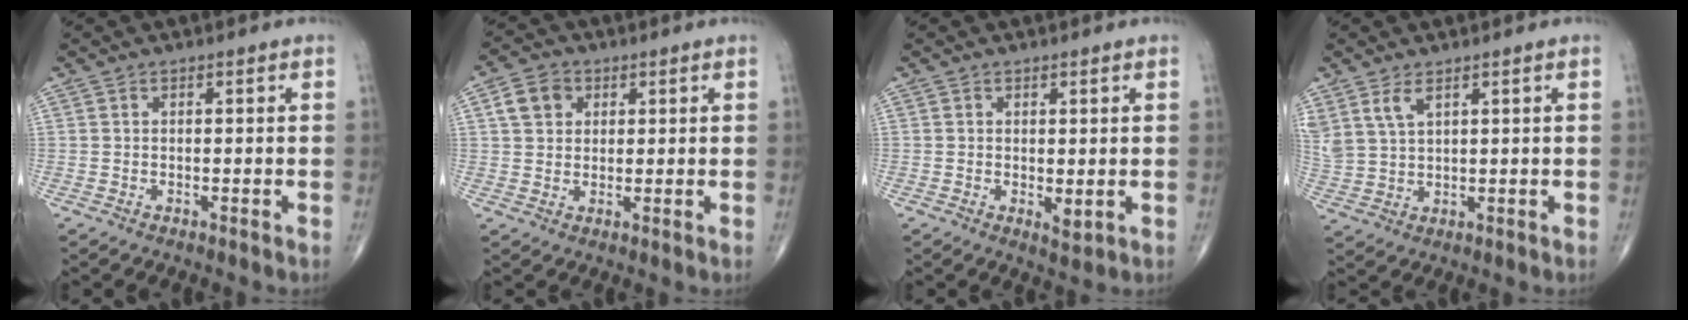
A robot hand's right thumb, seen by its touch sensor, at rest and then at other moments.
{"total": 5.5, "force": [1.8, 4.4, 2.7], "torque": [-0.033, 0.002, 0.030]}
{"total": 2.0, "force": [0.0, 0.8, 1.9], "torque": [-0.027, -0.008, 0.002]}
{"total": 5.7, "force": [3.4, 2.7, 3.7], "torque": [-0.079, -0.009, 0.080]}